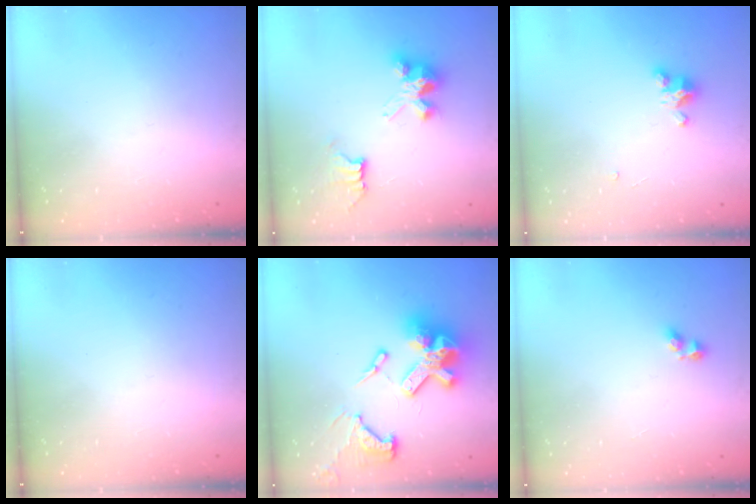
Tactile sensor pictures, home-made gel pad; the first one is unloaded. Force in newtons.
{"total": 7.3, "press": 7.3, "slide": 0.1}
{"total": 2.9, "press": 2.9, "slide": 0.3}
{"total": 0.0}
{"total": 23.0, "press": 22.8, "slide": 2.4}
{"total": 3.9, "press": 3.8, "slide": 0.9}